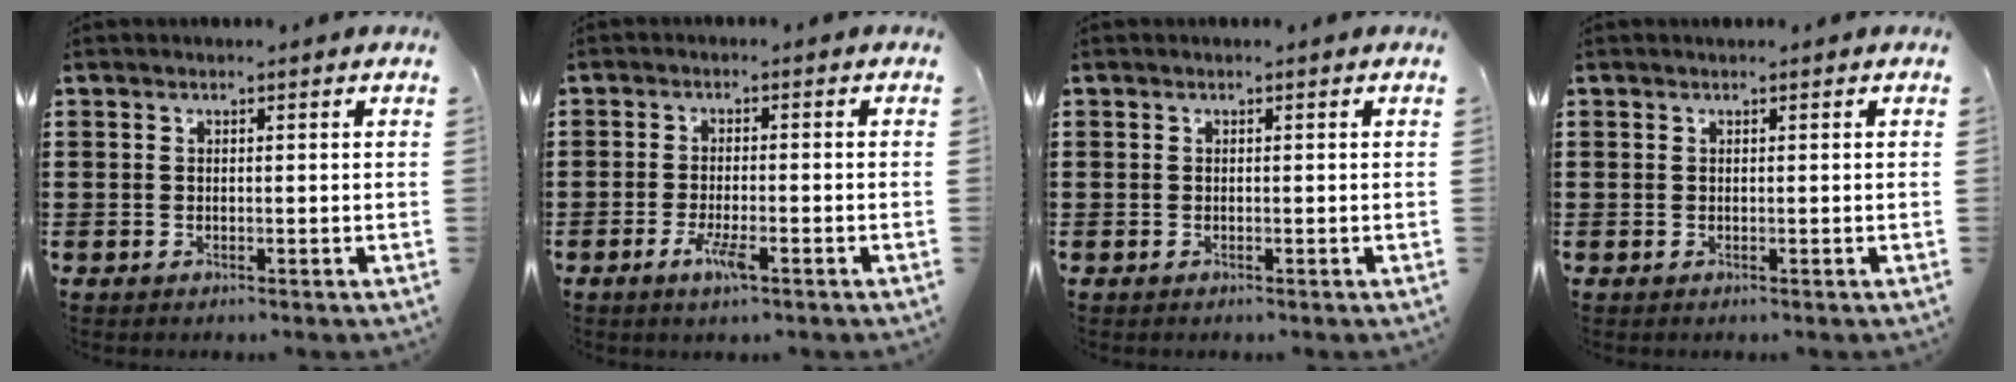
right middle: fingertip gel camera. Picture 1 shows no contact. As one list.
[{"total": 3.8, "force": [-1.9, 0.7, 3.2], "torque": [-0.071, -0.008, -0.039]}, {"total": 0.0}, {"total": 0.0}]